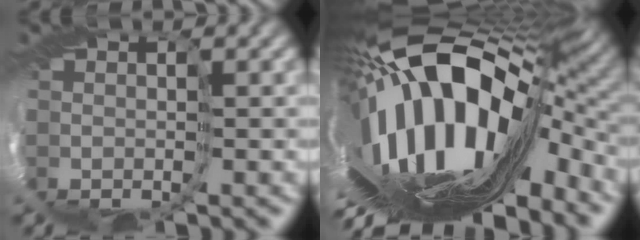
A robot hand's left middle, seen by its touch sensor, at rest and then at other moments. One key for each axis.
{"total": 11.3, "fx": -2.6, "fy": 4.0, "fz": 10.3, "tx": -0.197, "ty": -0.019, "tz": -0.040}